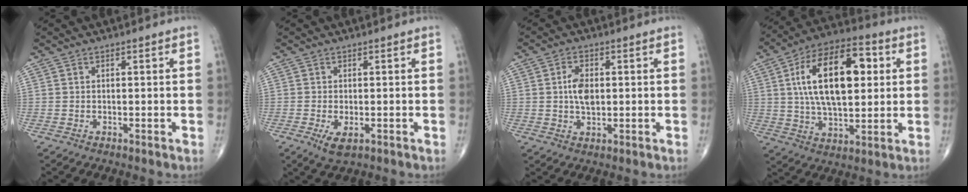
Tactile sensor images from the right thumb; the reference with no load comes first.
{"total": 3.6, "force": [-1.3, 1.6, 2.9], "torque": [-0.056, -0.008, -0.020]}
{"total": 5.5, "force": [0.4, 3.2, 4.4], "torque": [-0.078, 0.001, 0.006]}
{"total": 21.7, "force": [4.4, 10.9, 18.2], "torque": [-0.294, 0.011, 0.067]}